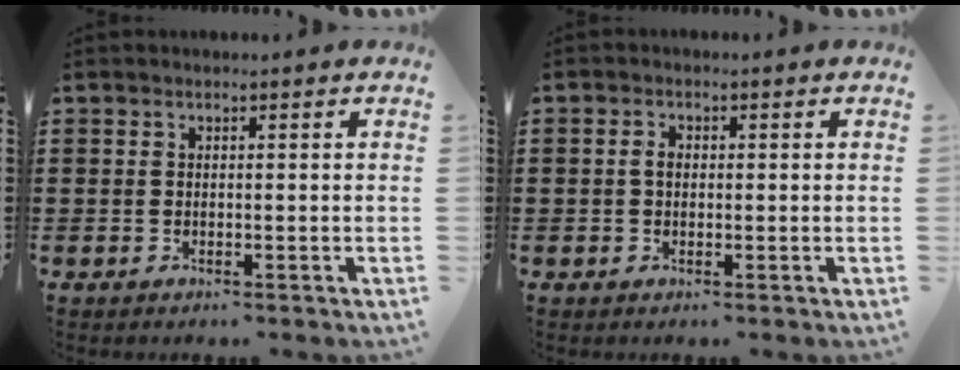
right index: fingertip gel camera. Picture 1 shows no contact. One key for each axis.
{"total": 1.6, "fx": 0.0, "fy": 1.0, "fz": 1.3, "tx": -0.026, "ty": 0.005, "tz": -0.001}